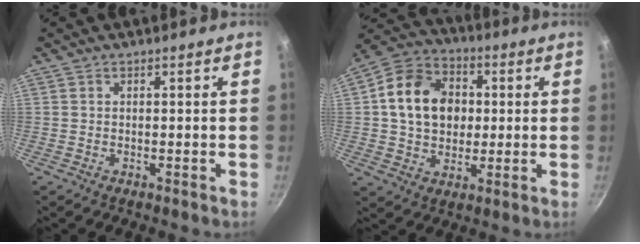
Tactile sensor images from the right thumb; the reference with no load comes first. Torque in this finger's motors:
{"motor_torque": [-0.41, 0.62, 0.25, 0.27, 0.11]}